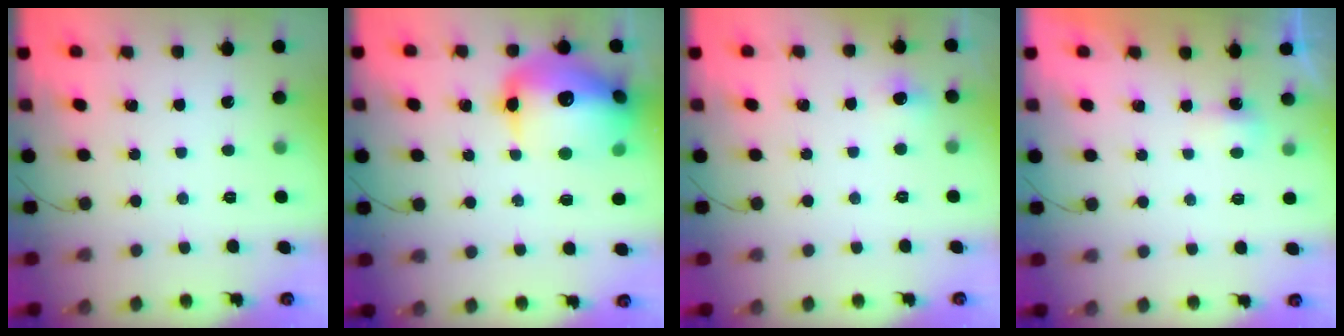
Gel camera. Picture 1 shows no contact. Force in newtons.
{"total": 22.4, "press": 22.0, "slide": 4.2}
{"total": 4.5, "press": 4.1, "slide": 1.8}
{"total": 2.3, "press": 2.1, "slide": 0.8}